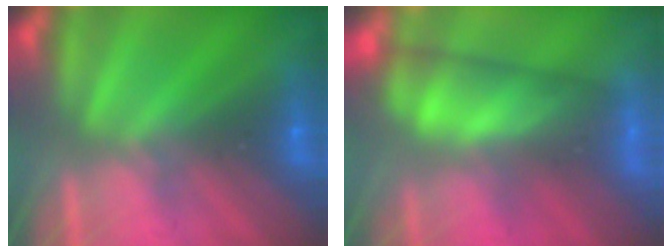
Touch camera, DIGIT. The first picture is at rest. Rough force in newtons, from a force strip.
{"total": 4.6}